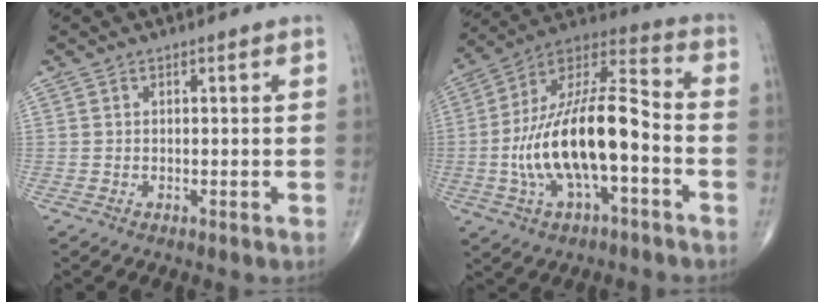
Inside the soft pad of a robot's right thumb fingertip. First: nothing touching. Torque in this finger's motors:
{"motor_torque": [2.29, 2.68, 2.41, -0.35, 0.24]}